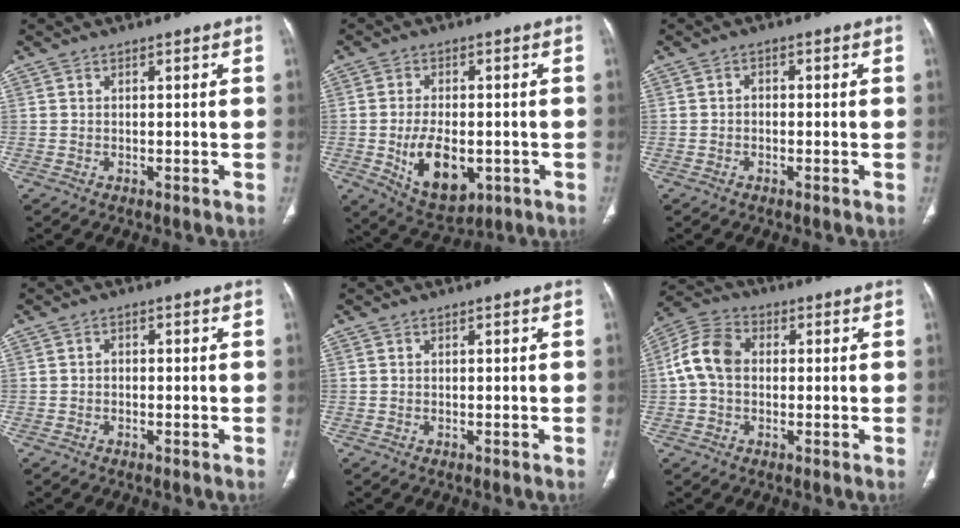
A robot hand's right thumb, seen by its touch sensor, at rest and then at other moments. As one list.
[{"total": 11.4, "force": [-2.6, 6.6, 8.9], "torque": [-0.132, -0.003, -0.026]}, {"total": 1.3, "force": [-0.4, 1.0, 0.7], "torque": [-0.005, 0.006, -0.010]}, {"total": 1.0, "force": [-0.3, 0.8, 0.6], "torque": [-0.005, 0.004, -0.008]}, {"total": 0.0}, {"total": 8.8, "force": [0.3, 6.4, 6.0], "torque": [-0.116, 0.026, -0.004]}]